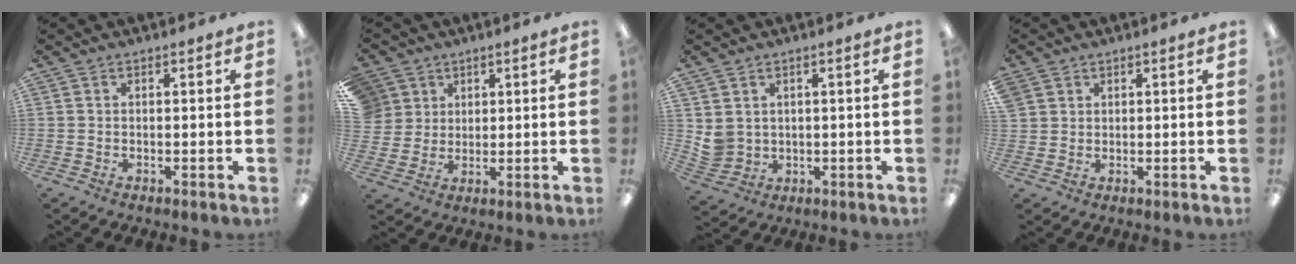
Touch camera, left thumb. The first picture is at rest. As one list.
[{"total": 6.8, "force": [3.5, 5.9, 0.1], "torque": [-0.017, -0.010, 0.070]}, {"total": 4.2, "force": [1.6, 3.7, 0.8], "torque": [-0.034, -0.005, 0.034]}, {"total": 2.5, "force": [1.6, 2.0, 0.2], "torque": [-0.009, 0.002, 0.032]}]